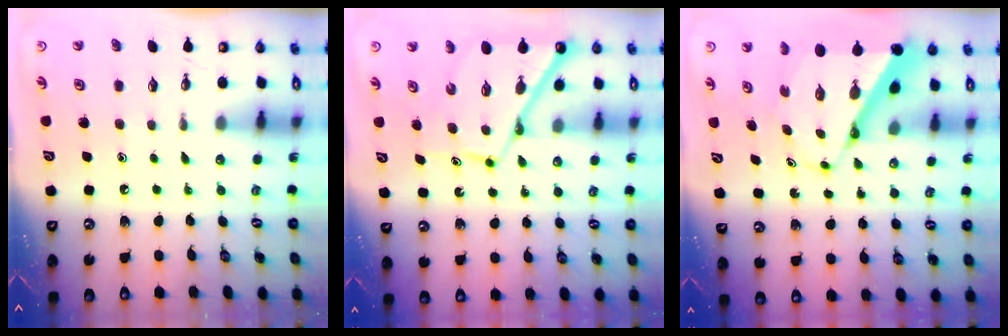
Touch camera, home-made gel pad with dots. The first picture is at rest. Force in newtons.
{"total": 10.5, "press": 10.4, "slide": 1.1}
{"total": 10.0, "press": 10.0, "slide": 0.8}